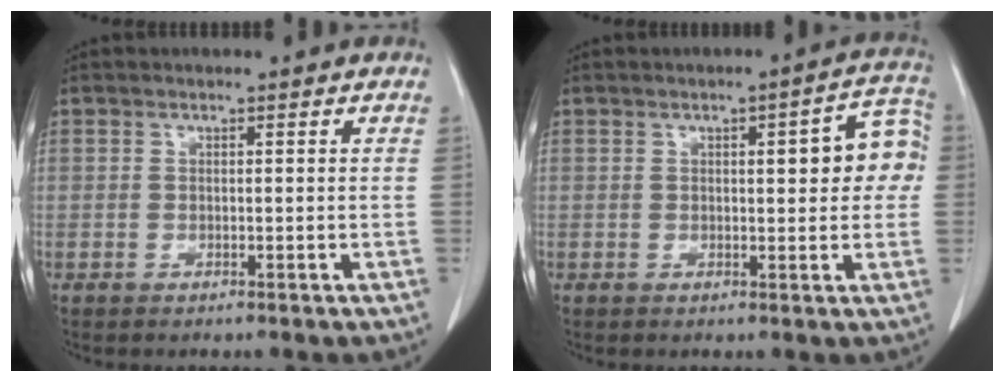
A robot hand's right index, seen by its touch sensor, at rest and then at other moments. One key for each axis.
{"total": 7.9, "fx": 1.2, "fy": 2.2, "fz": 7.4, "tx": -0.087, "ty": 0.026, "tz": 0.010}